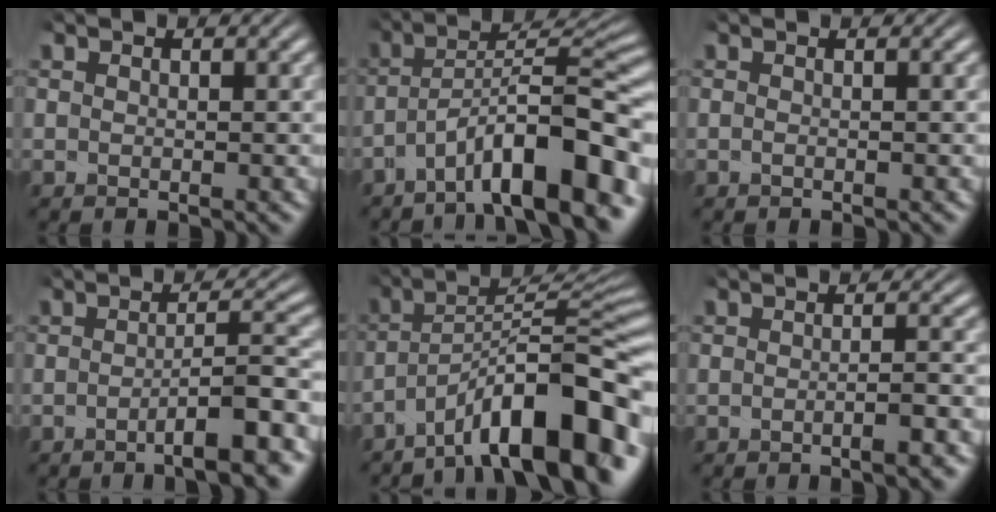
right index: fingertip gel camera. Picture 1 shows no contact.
{"total": 7.7, "force": [-3.7, 1.8, 6.5], "torque": [-0.081, 0.020, -0.069]}
{"total": 0.6, "force": [-0.2, -0.5, -0.2], "torque": [0.013, 0.016, -0.014]}
{"total": 4.9, "force": [-3.2, -0.1, 3.7], "torque": [-0.025, 0.024, -0.064]}
{"total": 9.4, "force": [-4.2, 3.1, 7.9], "torque": [-0.096, 0.019, -0.081]}
{"total": 1.4, "force": [-1.2, -0.3, 0.7], "torque": [0.009, 0.030, -0.040]}